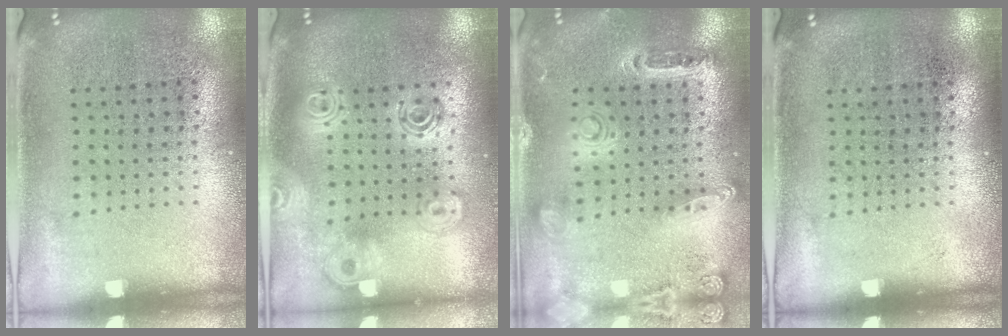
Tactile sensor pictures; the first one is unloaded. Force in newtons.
{"total": 2.0, "press": 1.7, "slide": 1.1}
{"total": 1.4, "press": 1.4, "slide": 0.3}
{"total": 0.0}